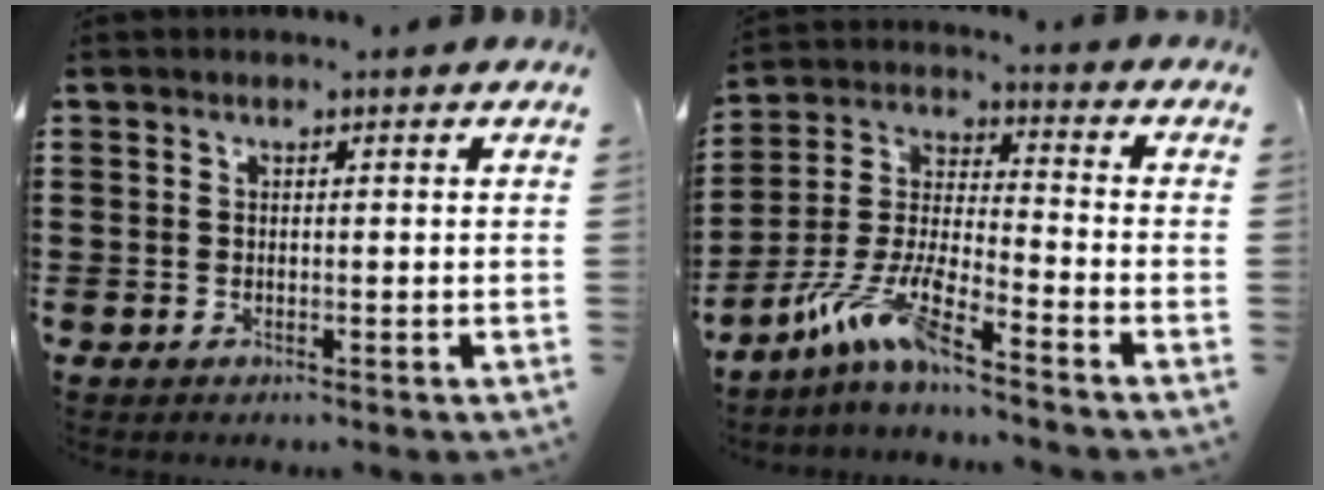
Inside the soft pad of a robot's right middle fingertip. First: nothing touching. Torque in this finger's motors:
{"motor_torque": [2.14, 0.00, 0.26, 0.21]}